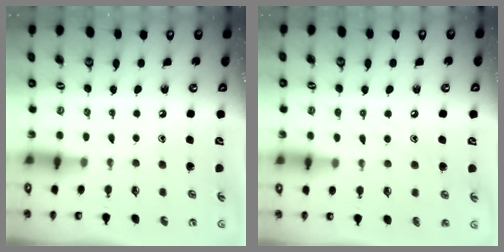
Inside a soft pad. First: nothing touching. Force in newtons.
{"total": 7.4, "press": 7.4, "slide": 0.4}